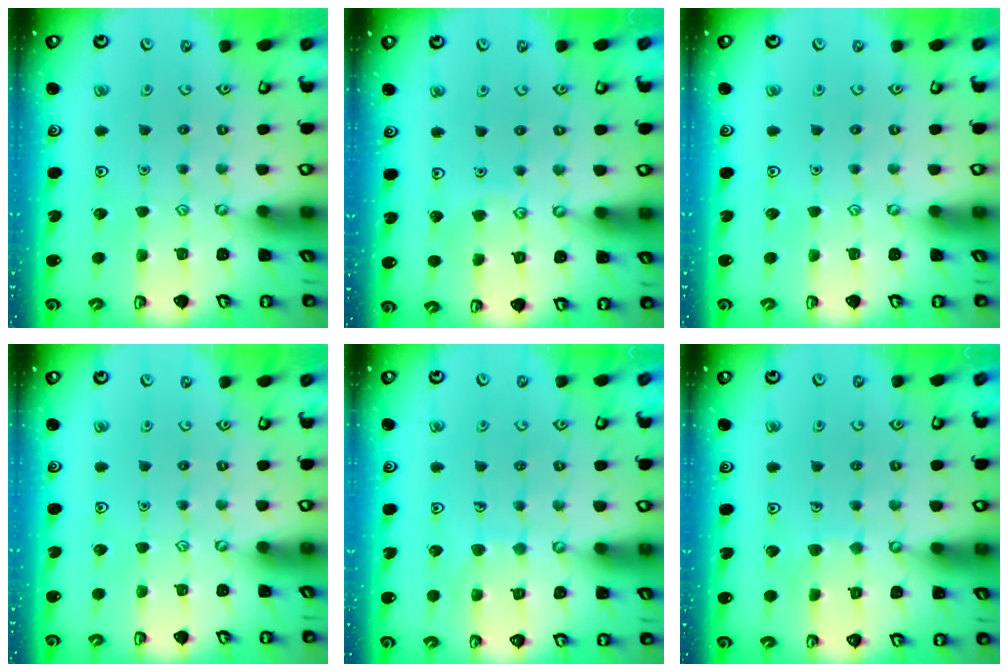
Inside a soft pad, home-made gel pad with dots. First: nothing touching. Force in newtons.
{"total": 5.6, "press": 5.6, "slide": 0.5}
{"total": 0.0}
{"total": 0.0}
{"total": 6.0, "press": 6.0, "slide": 0.5}
{"total": 5.4, "press": 5.3, "slide": 0.4}